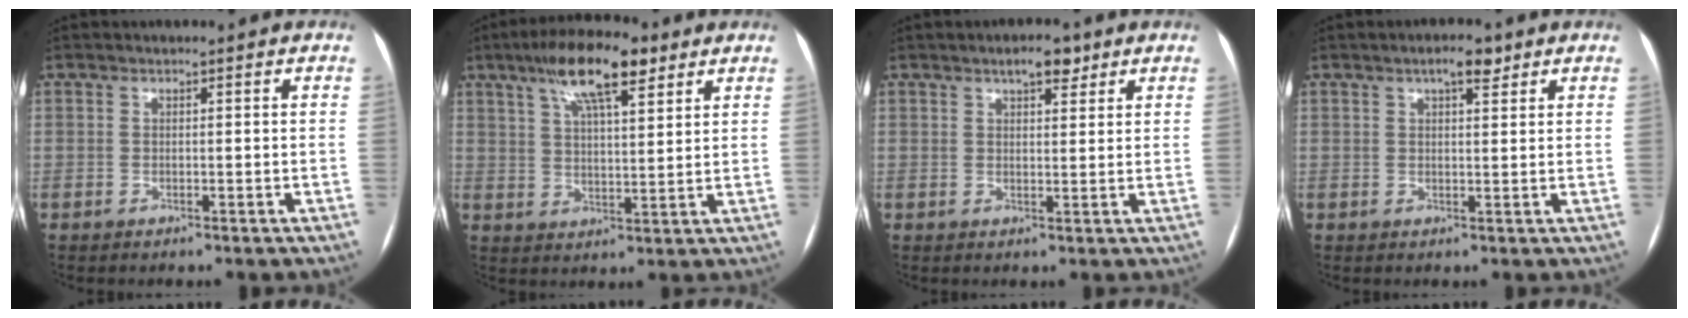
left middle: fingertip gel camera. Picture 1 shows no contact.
{"total": 11.6, "force": [7.0, 3.0, 8.8], "torque": [-0.158, 0.019, 0.118]}
{"total": 4.0, "force": [2.7, 1.6, 2.5], "torque": [-0.041, 0.007, 0.040]}
{"total": 3.5, "force": [2.2, 1.0, 2.5], "torque": [-0.045, 0.007, 0.034]}